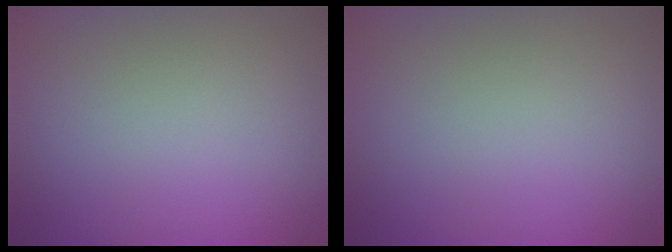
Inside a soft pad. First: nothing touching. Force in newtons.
{"total": 0.0}